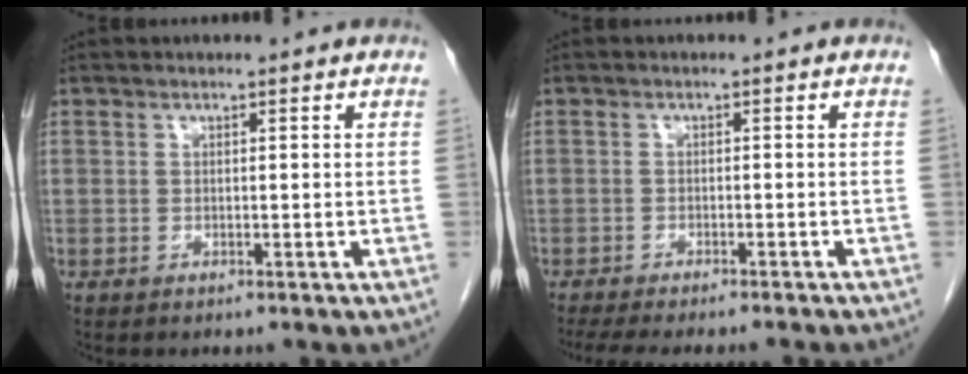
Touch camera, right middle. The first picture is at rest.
{"total": 11.7, "force": [-10.3, 1.3, 5.5], "torque": [-0.068, -0.018, -0.136]}